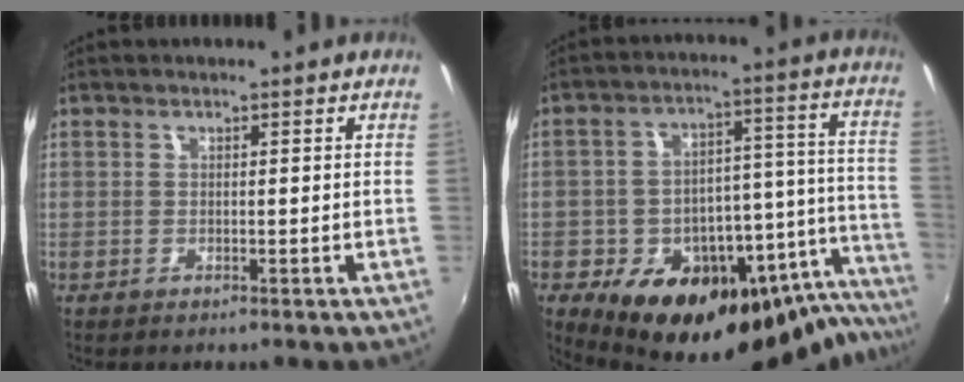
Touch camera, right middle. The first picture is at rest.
{"total": 28.3, "force": [-19.7, 13.2, 15.5], "torque": [-0.224, 0.021, -0.260]}